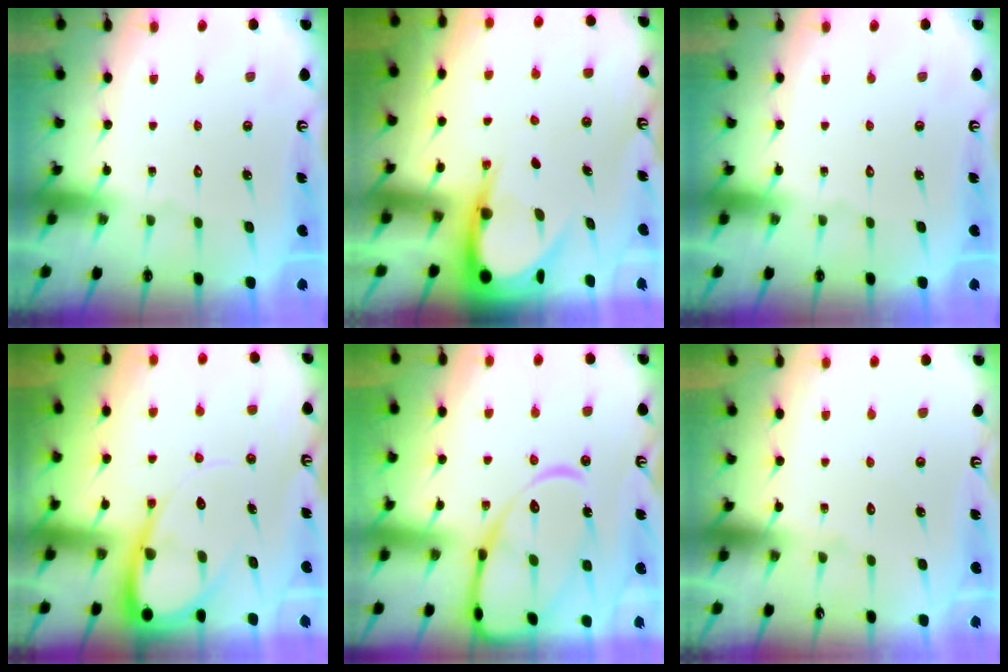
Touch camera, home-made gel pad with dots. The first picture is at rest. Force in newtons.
{"total": 7.4, "press": 7.4, "slide": 0.8}
{"total": 0.0}
{"total": 10.7, "press": 10.7, "slide": 1.1}
{"total": 15.5, "press": 15.5, "slide": 1.2}
{"total": 4.0, "press": 4.0, "slide": 0.4}